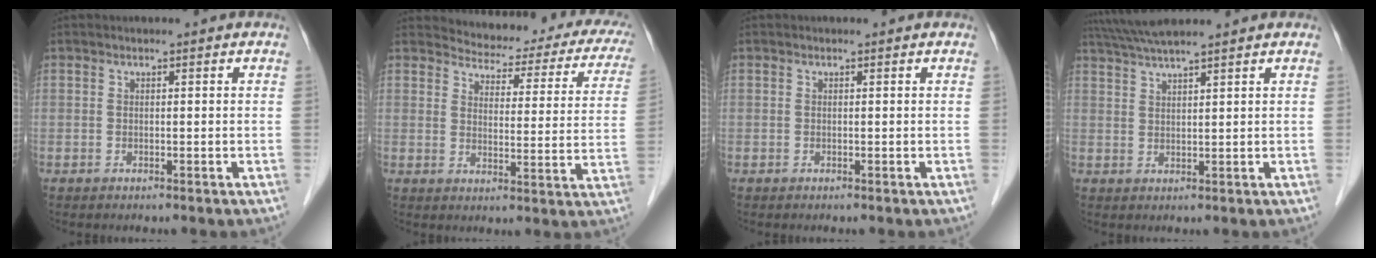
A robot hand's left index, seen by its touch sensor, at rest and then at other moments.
{"total": 17.4, "force": [15.8, 4.9, 5.4], "torque": [-0.044, -0.033, 0.163]}
{"total": 0.0}
{"total": 7.3, "force": [6.4, -0.7, 3.4], "torque": [-0.064, 0.033, 0.110]}